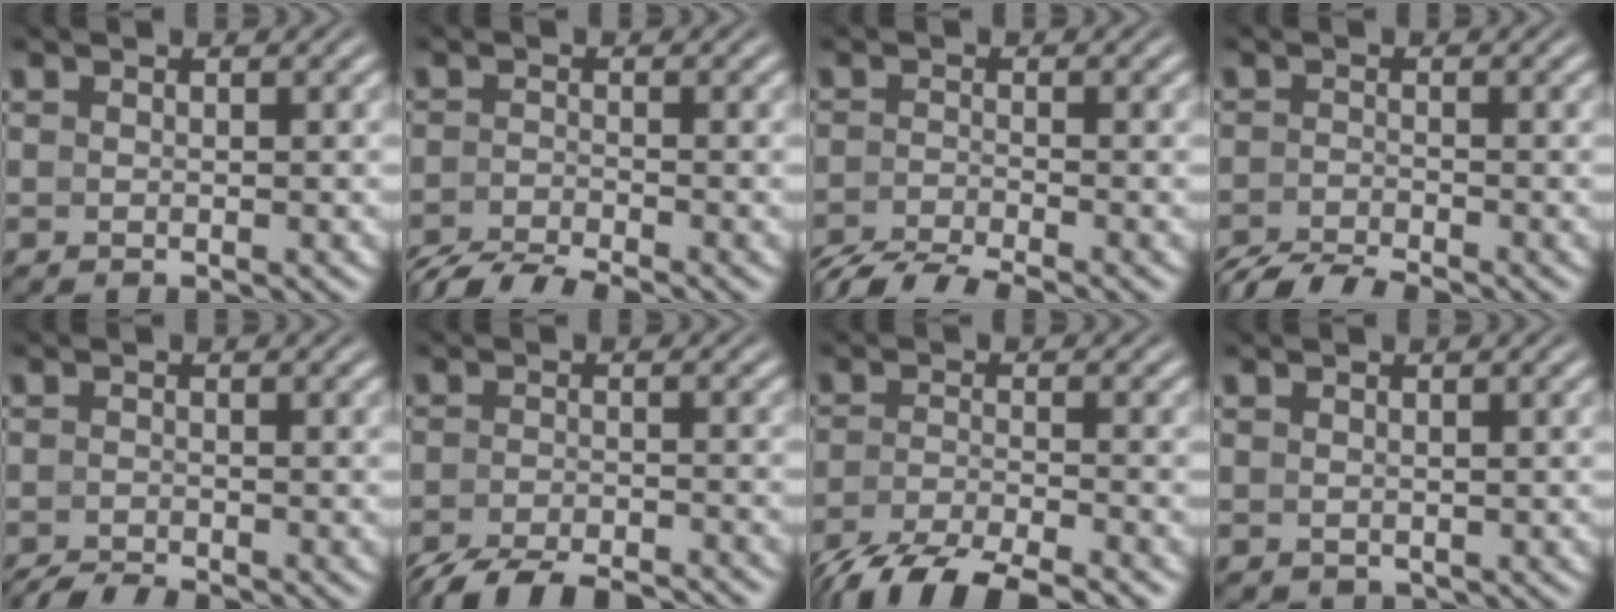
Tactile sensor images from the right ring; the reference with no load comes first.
{"total": 5.5, "force": [-4.9, 1.6, 1.9], "torque": [-0.021, -0.016, -0.073]}
{"total": 6.2, "force": [-5.4, 2.0, 2.4], "torque": [-0.031, -0.017, -0.080]}
{"total": 4.4, "force": [-4.1, 1.0, 1.3], "torque": [-0.012, -0.015, -0.062]}
{"total": 2.3, "force": [-2.2, 0.3, 0.5], "torque": [-0.006, -0.014, -0.032]}
{"total": 6.4, "force": [-5.7, 1.7, 2.3], "torque": [-0.036, -0.018, -0.081]}
{"total": 7.3, "force": [-5.9, 2.1, 3.8], "torque": [-0.061, -0.020, -0.081]}
{"total": 0.5, "force": [0.2, 0.5, 0.2], "torque": [0.000, -0.010, 0.016]}